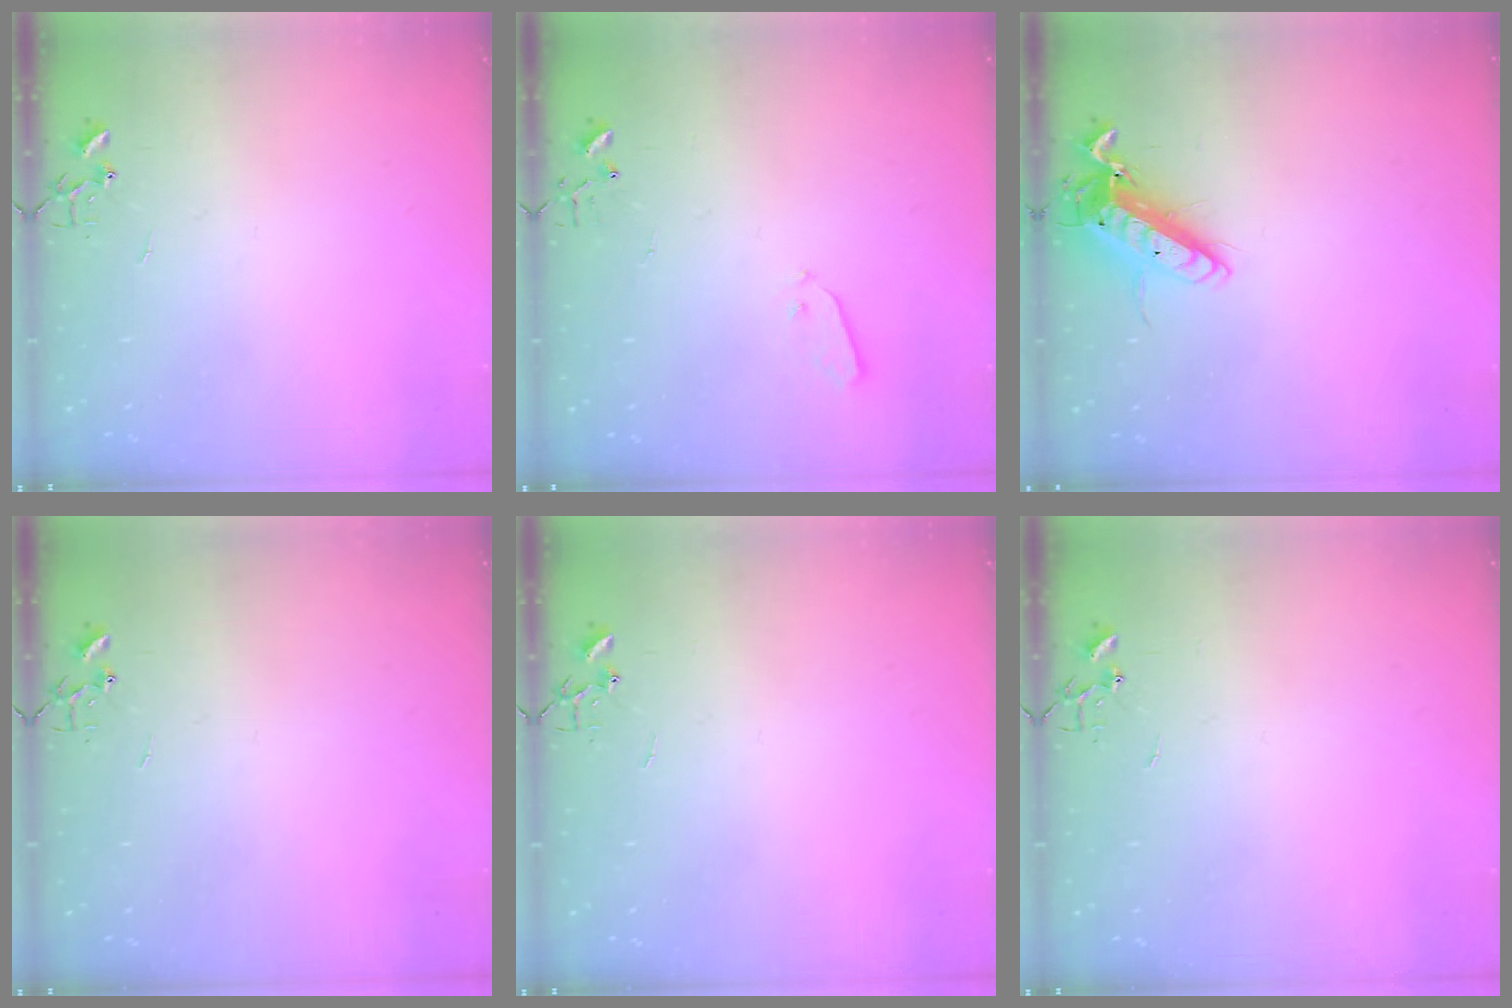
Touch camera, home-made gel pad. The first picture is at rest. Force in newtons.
{"total": 3.7, "press": 3.7, "slide": 0.1}
{"total": 13.6, "press": 13.4, "slide": 2.0}
{"total": 0.0}
{"total": 0.0}
{"total": 0.0}